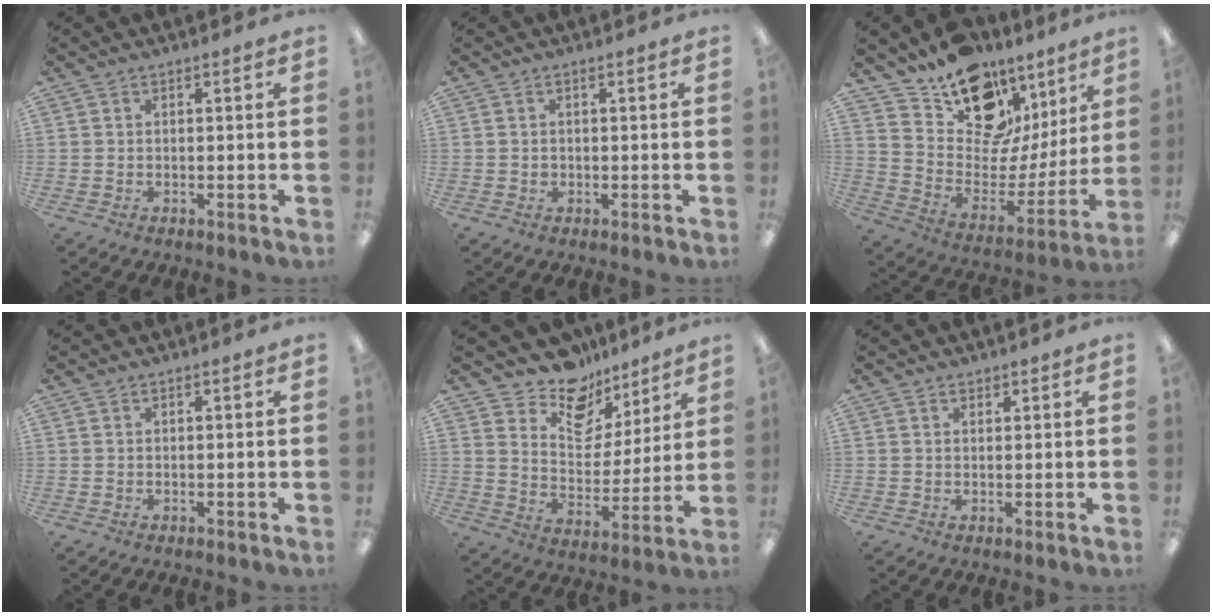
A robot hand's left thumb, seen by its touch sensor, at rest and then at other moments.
{"total": 0.5, "force": [0.0, 0.5, 0.1], "torque": [-0.003, 0.004, -0.001]}
{"total": 15.7, "force": [12.0, 8.3, 6.0], "torque": [-0.110, -0.098, 0.216]}
{"total": 0.0}
{"total": 13.1, "force": [10.7, 6.9, 3.0], "torque": [-0.056, -0.088, 0.199]}
{"total": 1.0, "force": [0.9, 0.4, 0.1], "torque": [-0.001, 0.000, 0.018]}